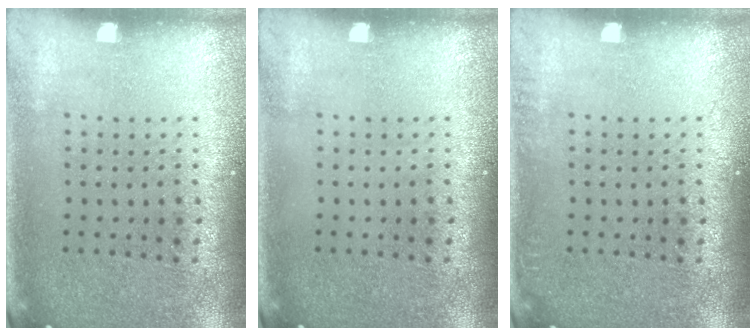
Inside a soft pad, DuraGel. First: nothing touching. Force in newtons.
{"total": 0.0}
{"total": 0.5, "press": 0.5, "slide": 0.0}